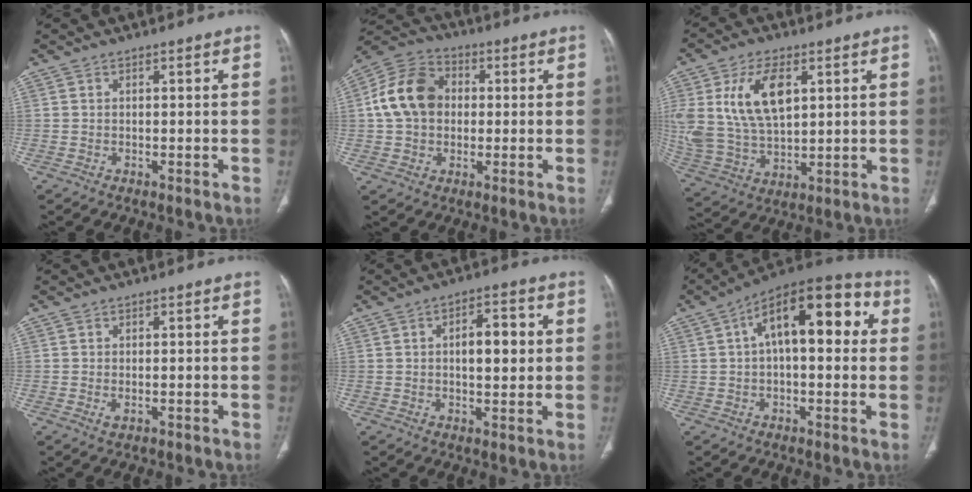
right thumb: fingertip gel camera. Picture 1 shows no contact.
{"total": 12.6, "force": [1.0, 9.9, 7.8], "torque": [-0.132, 0.028, 0.008]}
{"total": 16.8, "force": [5.1, 9.3, 13.0], "torque": [-0.254, -0.009, 0.108]}
{"total": 1.1, "force": [-0.4, 0.6, 0.8], "torque": [-0.018, -0.004, -0.005]}
{"total": 7.6, "force": [1.1, 3.6, 6.6], "torque": [-0.083, 0.007, 0.014]}
{"total": 17.8, "force": [4.0, 8.2, 15.3], "torque": [-0.202, 0.042, 0.052]}